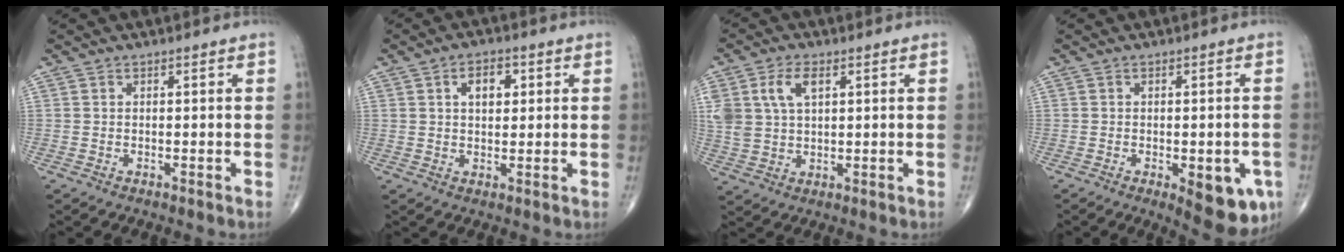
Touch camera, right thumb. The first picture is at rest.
{"total": 5.1, "force": [1.6, 3.1, 3.8], "torque": [-0.041, 0.000, 0.023]}
{"total": 8.4, "force": [3.1, 4.9, 6.1], "torque": [-0.126, 0.000, 0.063]}
{"total": 10.2, "force": [-3.7, 4.1, 8.6], "torque": [-0.078, -0.002, -0.037]}